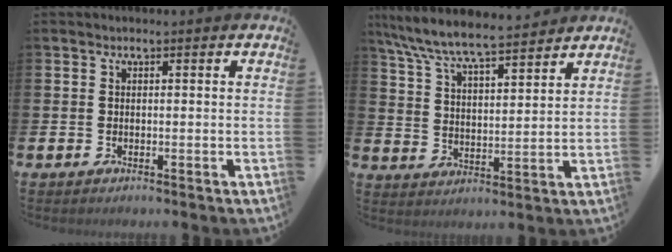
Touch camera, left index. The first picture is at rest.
{"total": 7.7, "force": [7.3, 0.4, 2.6], "torque": [-0.082, -0.044, 0.128]}